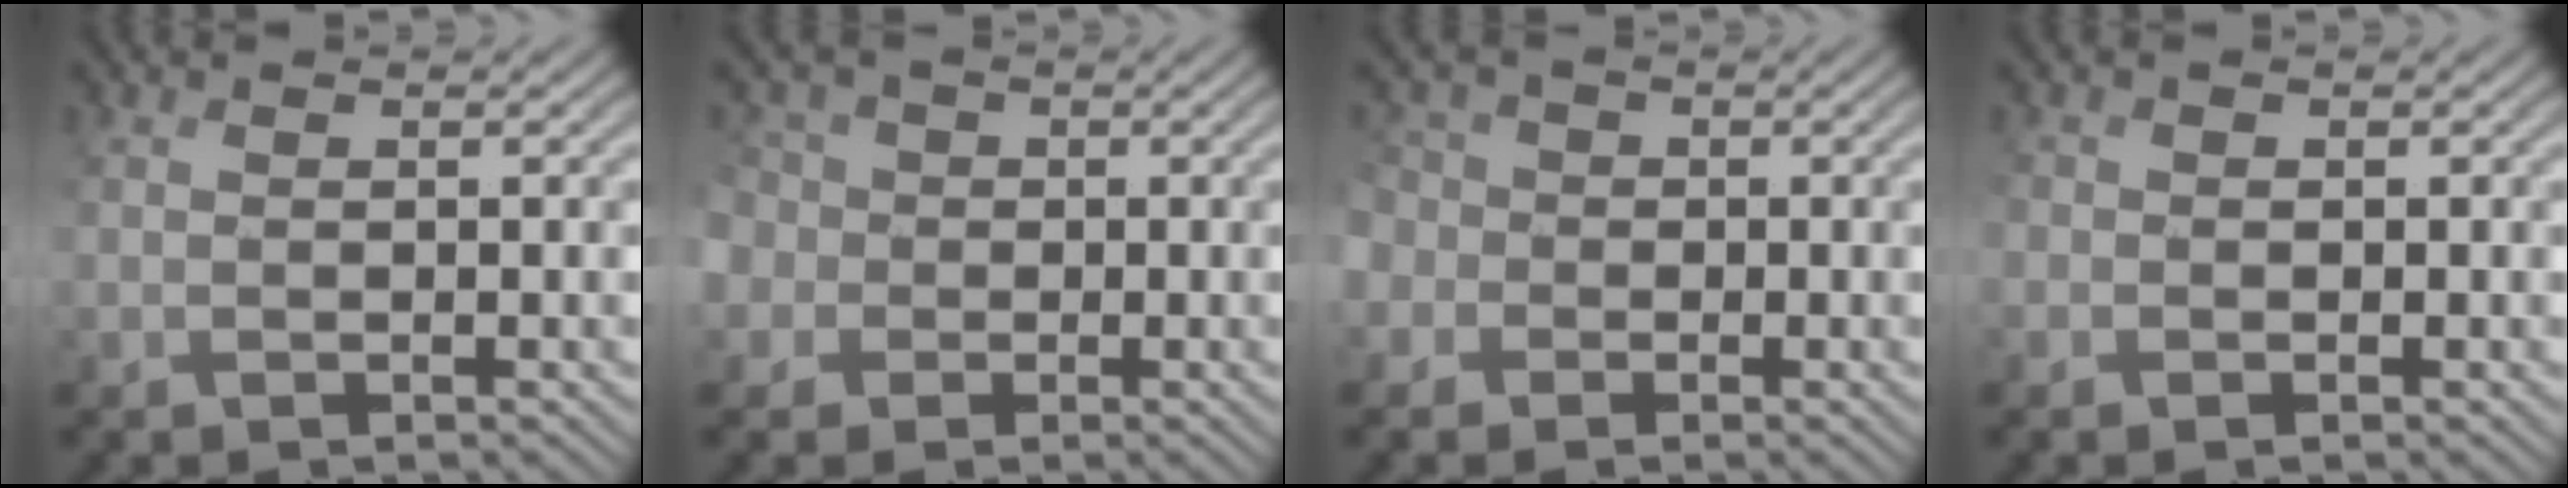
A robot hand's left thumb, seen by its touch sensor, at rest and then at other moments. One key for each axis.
{"total": 5.9, "fx": -0.1, "fy": 5.7, "fz": 1.5, "tx": -0.069, "ty": 0.011, "tz": -0.037}
{"total": 4.4, "fx": -1.3, "fy": 4.1, "fz": 0.9, "tx": -0.039, "ty": 0.000, "tz": -0.044}
{"total": 0.8, "fx": -0.6, "fy": 0.3, "fz": -0.4, "tx": 0.009, "ty": -0.004, "tz": -0.010}